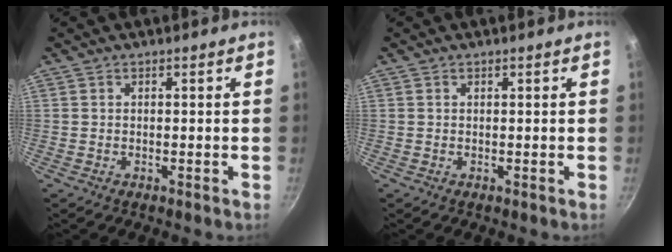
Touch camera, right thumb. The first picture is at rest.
{"total": 0.0}